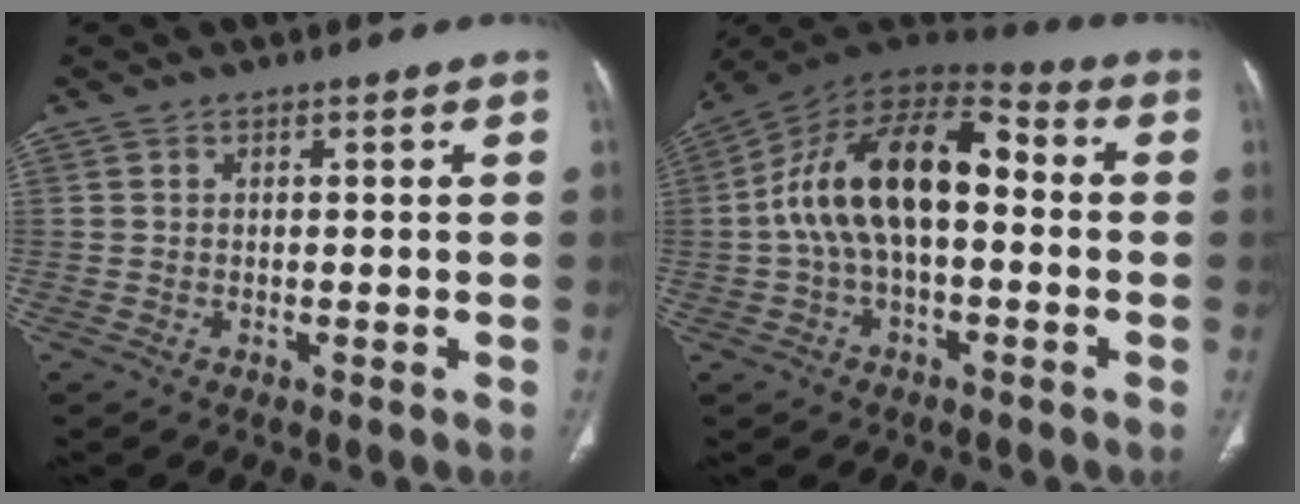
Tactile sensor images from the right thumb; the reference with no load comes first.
{"total": 18.2, "force": [0.1, 9.5, 15.5], "torque": [-0.267, 0.049, -0.008]}